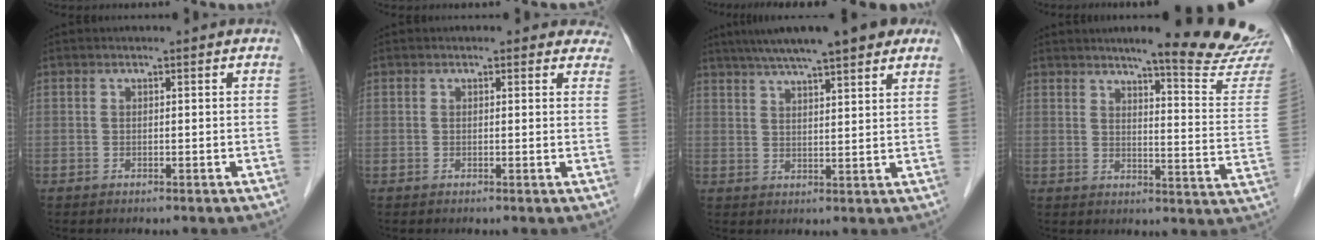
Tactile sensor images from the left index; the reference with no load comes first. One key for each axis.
{"total": 3.4, "fx": 2.9, "fy": 1.6, "fz": 0.7, "tx": 0.017, "ty": -0.007, "tz": 0.008}
{"total": 14.8, "fx": 11.4, "fy": 2.0, "fz": 9.2, "tx": -0.147, "ty": 0.037, "tz": 0.158}
{"total": 15.6, "fx": 14.0, "fy": -1.0, "fz": 6.8, "tx": -0.085, "ty": -0.090, "tz": 0.159}